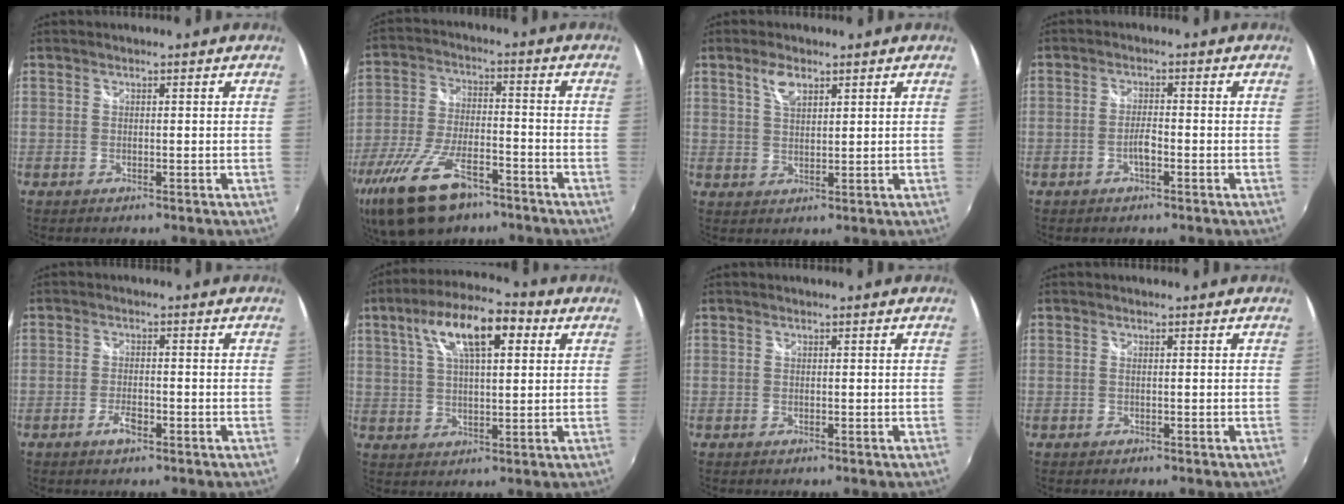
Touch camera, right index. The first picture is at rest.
{"total": 17.6, "force": [-11.5, 7.6, 10.9], "torque": [-0.239, -0.035, -0.201]}
{"total": 4.0, "force": [2.4, 1.7, 2.7], "torque": [-0.049, 0.004, 0.043]}
{"total": 2.4, "force": [-1.2, 0.6, 2.0], "torque": [-0.044, 0.003, -0.025]}
{"total": 3.1, "force": [-1.8, 1.2, 2.2], "torque": [-0.050, -0.002, -0.035]}
{"total": 14.0, "force": [5.8, 5.1, 11.7], "torque": [-0.207, 0.032, 0.091]}
{"total": 0.0}
{"total": 0.6, "force": [-0.3, 0.0, 0.5], "torque": [-0.006, 0.002, -0.007]}